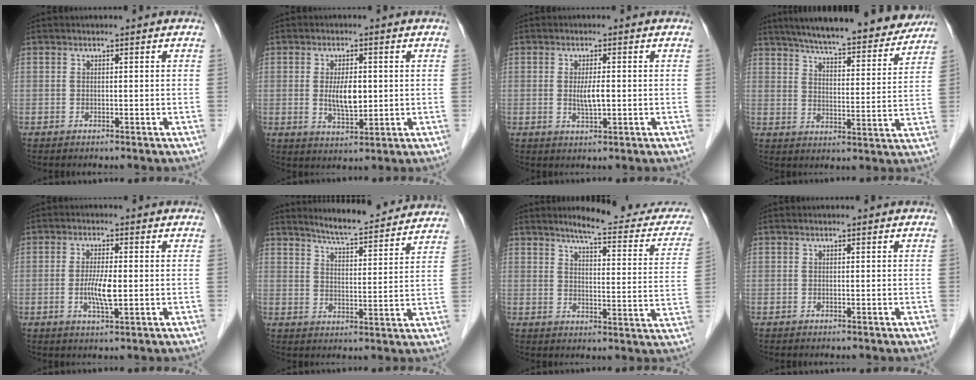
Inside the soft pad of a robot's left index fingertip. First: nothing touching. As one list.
[{"total": 5.3, "force": [0.3, 2.0, 4.9], "torque": [-0.093, -0.005, 0.009]}, {"total": 3.1, "force": [-0.1, 0.7, 3.1], "torque": [-0.058, -0.003, 0.000]}, {"total": 22.9, "force": [20.2, 3.7, 10.1], "torque": [-0.147, -0.009, 0.264]}, {"total": 4.6, "force": [-0.6, 0.8, 4.5], "torque": [-0.092, -0.006, -0.010]}, {"total": 14.6, "force": [13.8, 1.3, 4.7], "torque": [-0.067, -0.008, 0.178]}, {"total": 15.9, "force": [14.4, 2.3, 6.4], "torque": [-0.062, -0.037, 0.158]}, {"total": 0.0}]